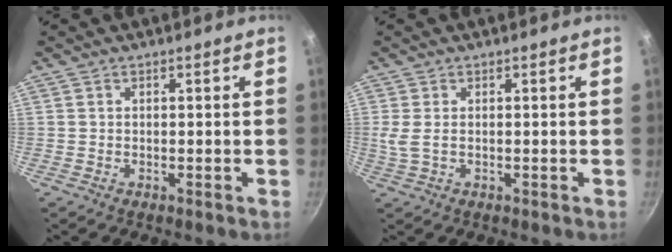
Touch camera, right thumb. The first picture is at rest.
{"total": 2.7, "force": [0.4, 1.4, 2.3], "torque": [-0.050, -0.002, 0.011]}